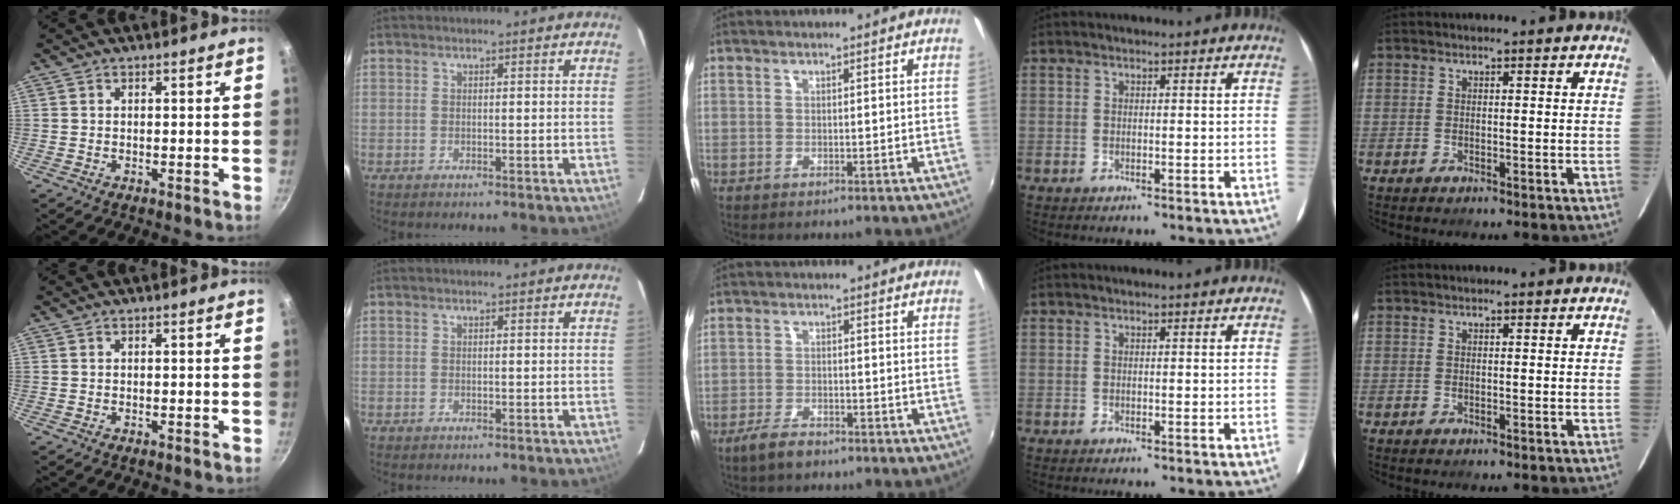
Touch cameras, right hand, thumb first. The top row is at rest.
{"middle": {"total": 4.3, "force": [-3.4, 1.5, 2.1], "torque": [-0.060, -0.005, -0.064]}}